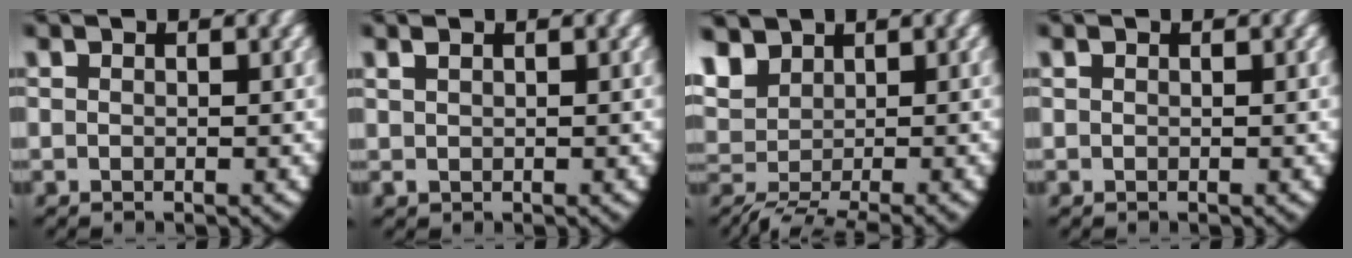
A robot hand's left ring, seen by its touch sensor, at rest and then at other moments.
{"total": 0.8, "force": [0.4, 0.5, 0.4], "torque": [-0.017, -0.008, 0.018]}
{"total": 7.3, "force": [-2.3, 5.4, 4.3], "torque": [-0.087, -0.033, -0.012]}
{"total": 0.0}